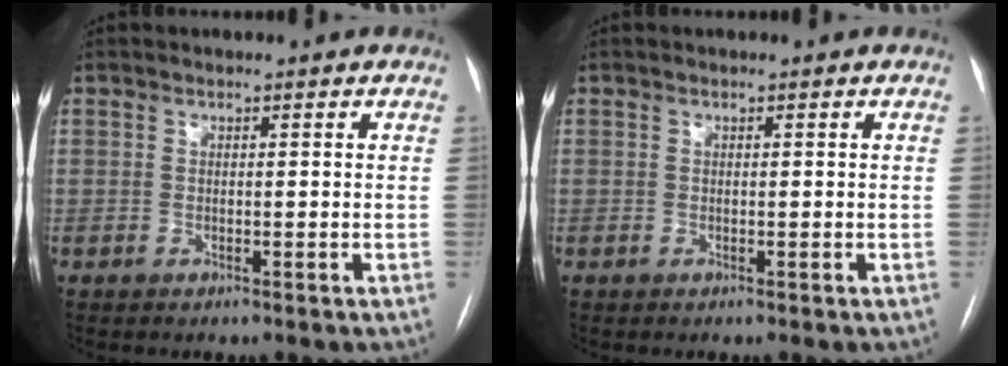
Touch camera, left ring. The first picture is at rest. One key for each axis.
{"total": 0.0}